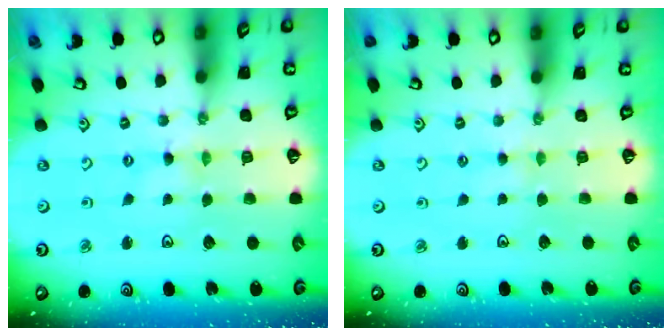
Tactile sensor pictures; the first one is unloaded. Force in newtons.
{"total": 1.9, "press": 1.9, "slide": 0.3}